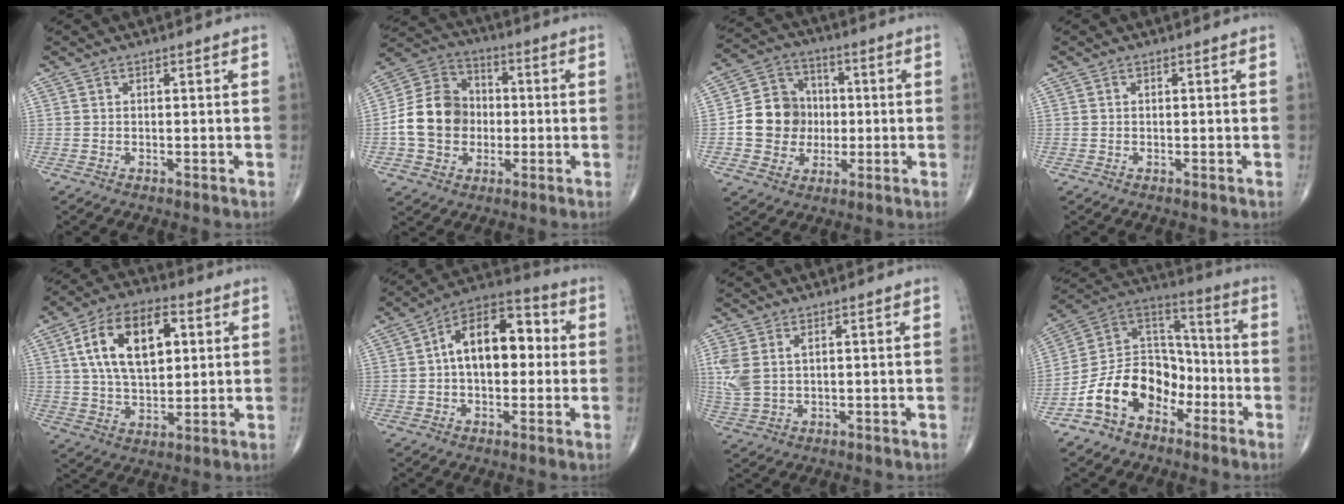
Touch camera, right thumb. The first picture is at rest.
{"total": 13.5, "force": [-1.4, 11.2, 7.4], "torque": [-0.114, 0.029, -0.032]}
{"total": 11.9, "force": [-0.8, 10.7, 5.1], "torque": [-0.052, 0.024, -0.017]}
{"total": 0.0}
{"total": 16.7, "force": [4.5, 9.3, 13.1], "torque": [-0.212, 0.006, 0.077]}
{"total": 14.8, "force": [1.3, 8.6, 11.9], "torque": [-0.159, 0.039, 0.007]}
{"total": 6.0, "force": [1.6, 3.5, 4.6], "torque": [-0.125, 0.006, 0.042]}
{"total": 15.7, "force": [-7.3, 11.2, 8.2], "torque": [-0.112, 0.083, -0.142]}